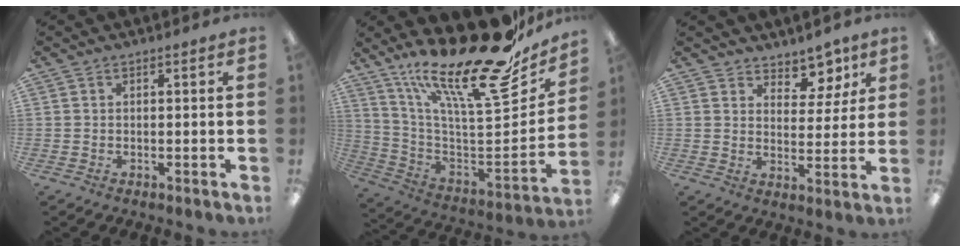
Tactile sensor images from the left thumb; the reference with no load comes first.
{"total": 26.0, "force": [18.1, 7.4, 17.2], "torque": [-0.246, -0.149, 0.300]}
{"total": 7.6, "force": [6.2, 4.1, 1.5], "torque": [-0.011, -0.049, 0.112]}